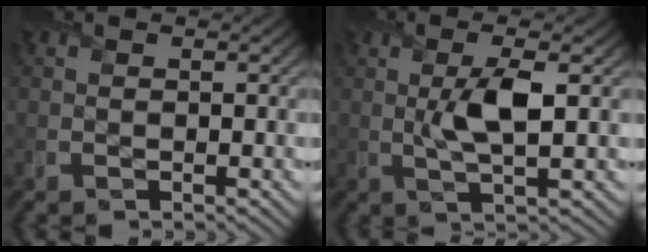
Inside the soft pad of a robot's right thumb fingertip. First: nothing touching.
{"total": 5.2, "force": [0.6, 1.3, 5.0], "torque": [-0.103, 0.001, 0.009]}